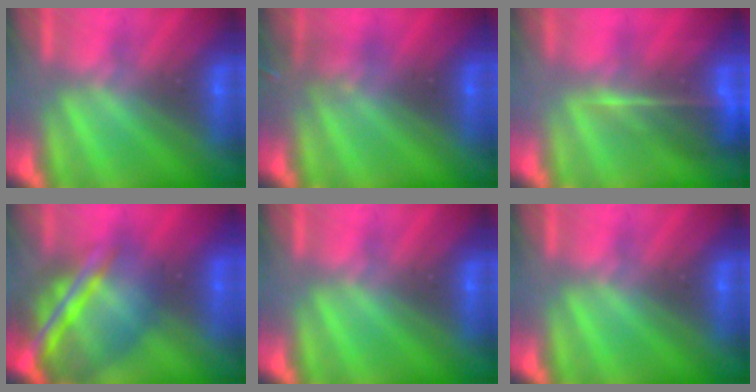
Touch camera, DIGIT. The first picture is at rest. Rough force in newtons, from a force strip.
{"total": 2.7}
{"total": 7.8}
{"total": 8.3}
{"total": 0.0}
{"total": 0.0}